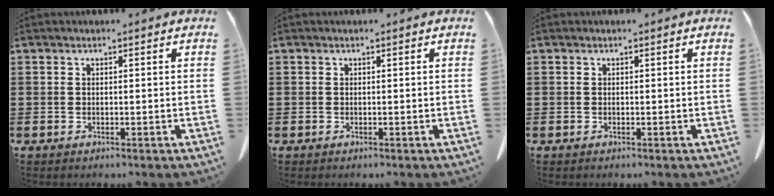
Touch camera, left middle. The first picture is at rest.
{"total": 0.0}
{"total": 0.0}